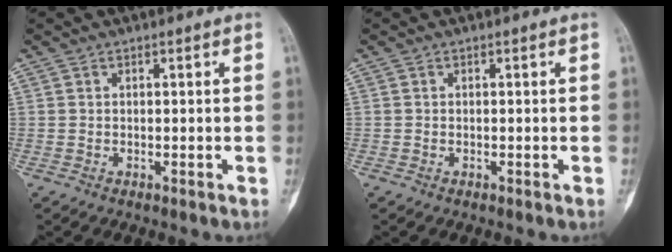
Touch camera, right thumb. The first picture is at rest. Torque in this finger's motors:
{"motor_torque": [-0.23, -0.02, -0.17, 0.05, -0.04]}